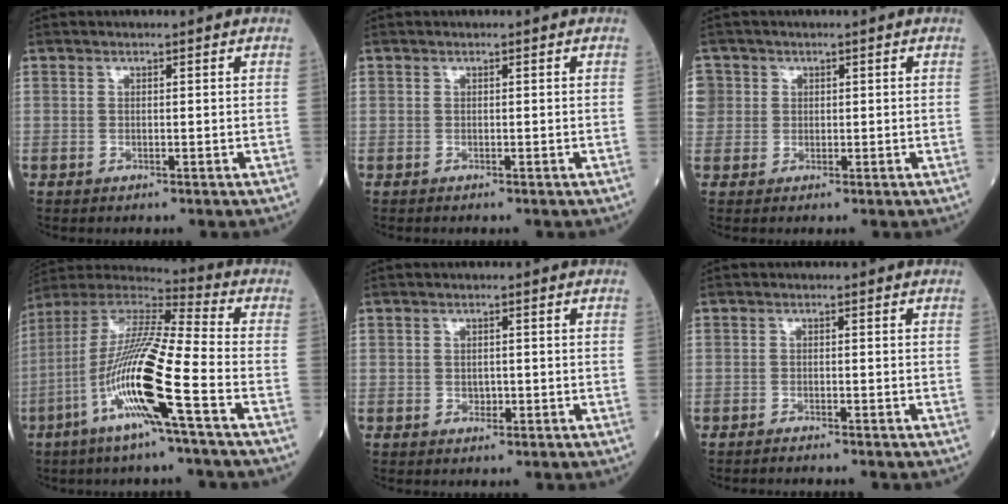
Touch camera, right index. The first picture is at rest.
{"total": 0.0}
{"total": 3.3, "force": [0.6, 3.2, 0.2], "torque": [0.005, 0.015, 0.013]}
{"total": 17.0, "force": [-6.2, 0.0, 15.8], "torque": [-0.323, -0.010, -0.127]}
{"total": 0.9, "force": [-0.2, 0.7, 0.6], "torque": [-0.011, -0.001, -0.002]}
{"total": 2.0, "force": [-1.9, -0.2, 0.5], "torque": [-0.009, -0.002, -0.026]}